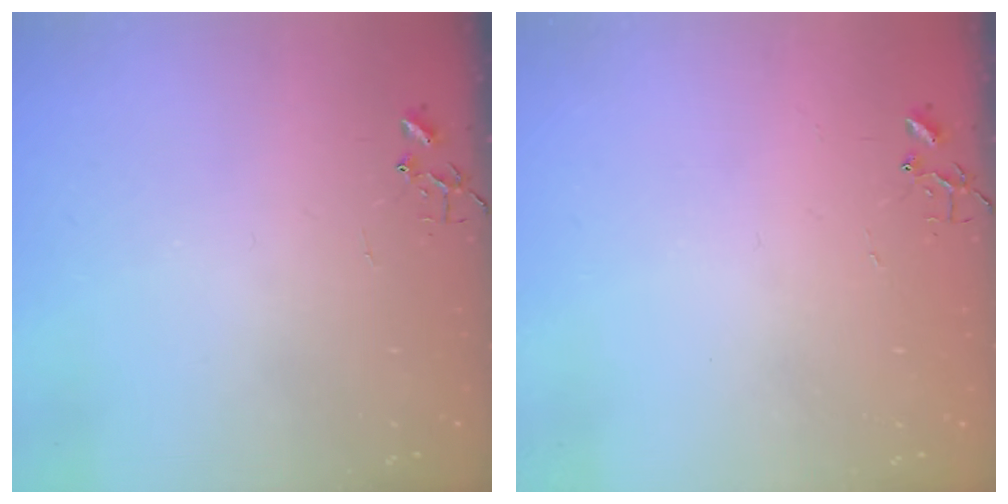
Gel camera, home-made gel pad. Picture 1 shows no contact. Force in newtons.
{"total": 1.4, "press": 1.4, "slide": 0.2}